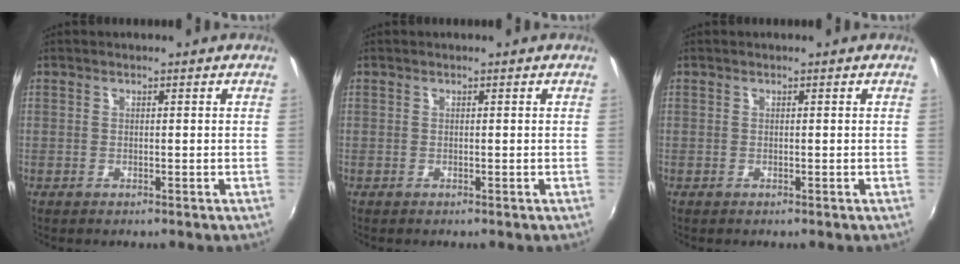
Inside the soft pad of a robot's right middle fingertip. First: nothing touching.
{"total": 0.0}
{"total": 0.0}